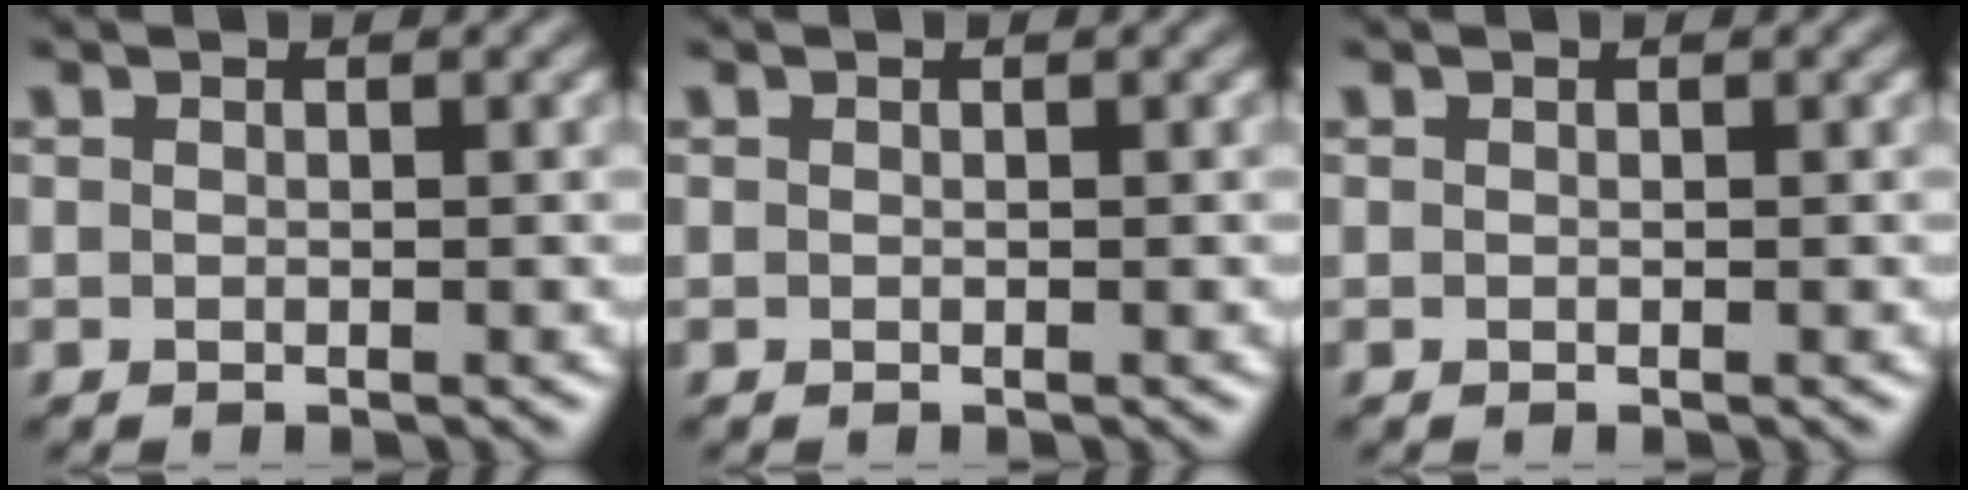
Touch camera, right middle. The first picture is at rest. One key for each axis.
{"total": 0.0}
{"total": 0.0}